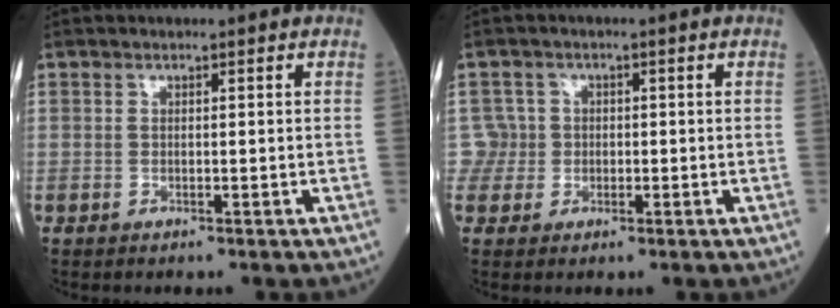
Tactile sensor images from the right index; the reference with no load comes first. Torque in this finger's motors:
{"motor_torque": [-0.12, -0.09, -0.10, -0.04]}